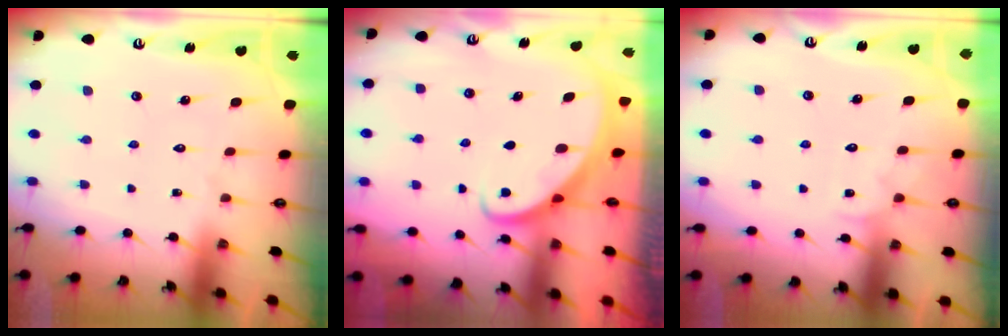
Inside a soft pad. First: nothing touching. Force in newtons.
{"total": 2.7, "press": 2.7, "slide": 0.2}
{"total": 2.9, "press": 2.8, "slide": 0.3}